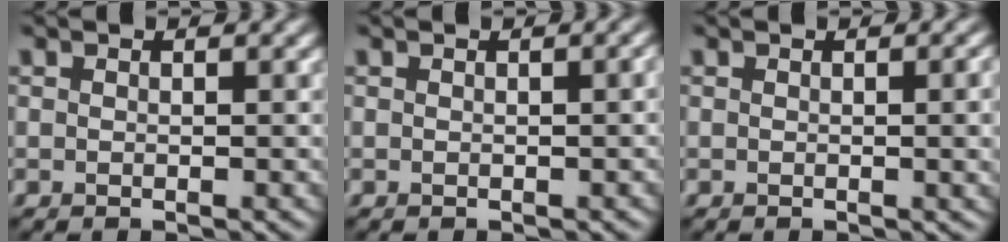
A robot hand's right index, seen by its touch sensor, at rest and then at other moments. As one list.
[{"total": 1.4, "force": [0.1, 0.4, 1.4], "torque": [-0.012, 0.007, 0.000]}, {"total": 3.1, "force": [0.1, 0.9, 3.0], "torque": [-0.031, 0.003, -0.002]}]